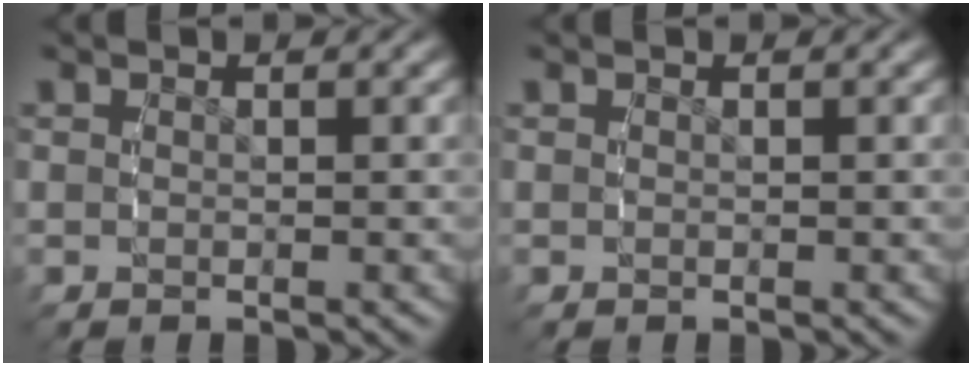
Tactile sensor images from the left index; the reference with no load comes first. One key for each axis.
{"total": 0.0}